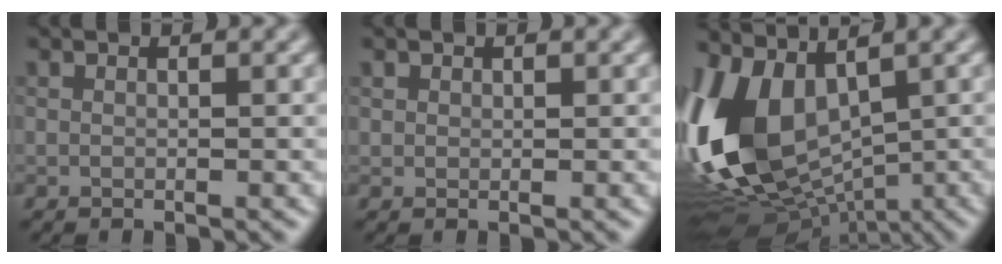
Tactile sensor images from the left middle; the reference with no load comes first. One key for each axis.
{"total": 0.6, "fx": 0.4, "fy": 0.4, "fz": -0.1, "tx": -0.008, "ty": 0.000, "tz": 0.022}
{"total": 13.1, "fx": -0.9, "fy": 7.7, "fz": 10.5, "tx": -0.237, "ty": -0.002, "tz": -0.014}